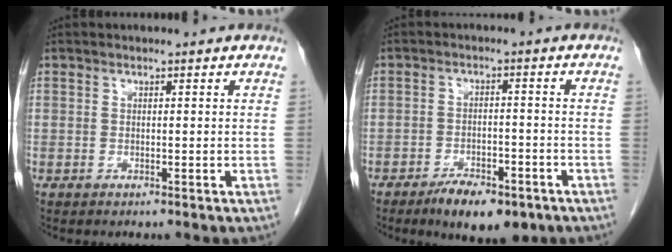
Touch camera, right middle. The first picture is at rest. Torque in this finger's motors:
{"motor_torque": [0.66, -0.53, 0.26, 0.06]}